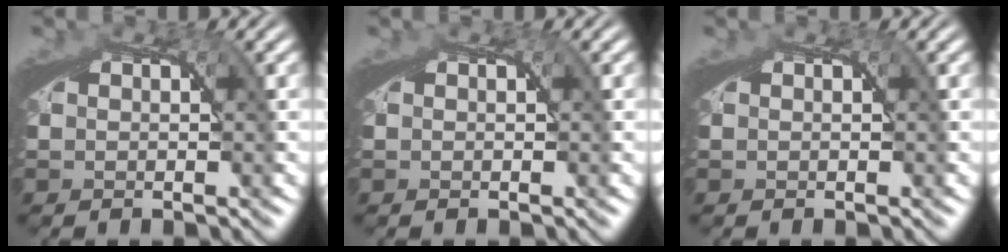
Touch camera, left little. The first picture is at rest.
{"total": 0.0}
{"total": 0.0}